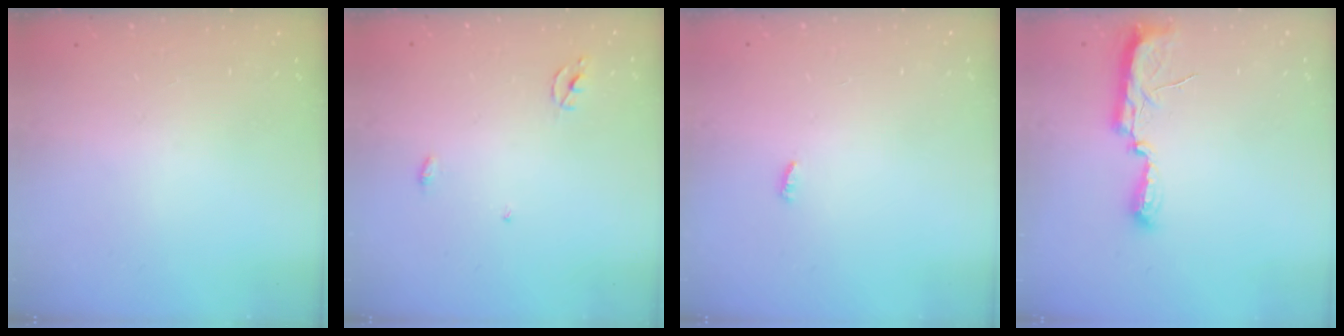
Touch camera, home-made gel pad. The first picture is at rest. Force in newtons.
{"total": 2.3, "press": 2.3, "slide": 0.1}
{"total": 1.9, "press": 1.9, "slide": 0.3}
{"total": 10.1, "press": 8.9, "slide": 4.8}